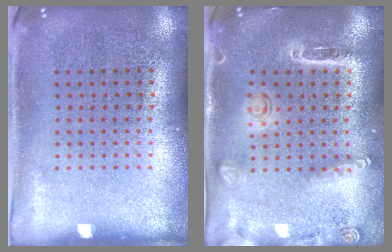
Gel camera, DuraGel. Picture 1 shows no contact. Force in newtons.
{"total": 1.6, "press": 1.5, "slide": 0.6}